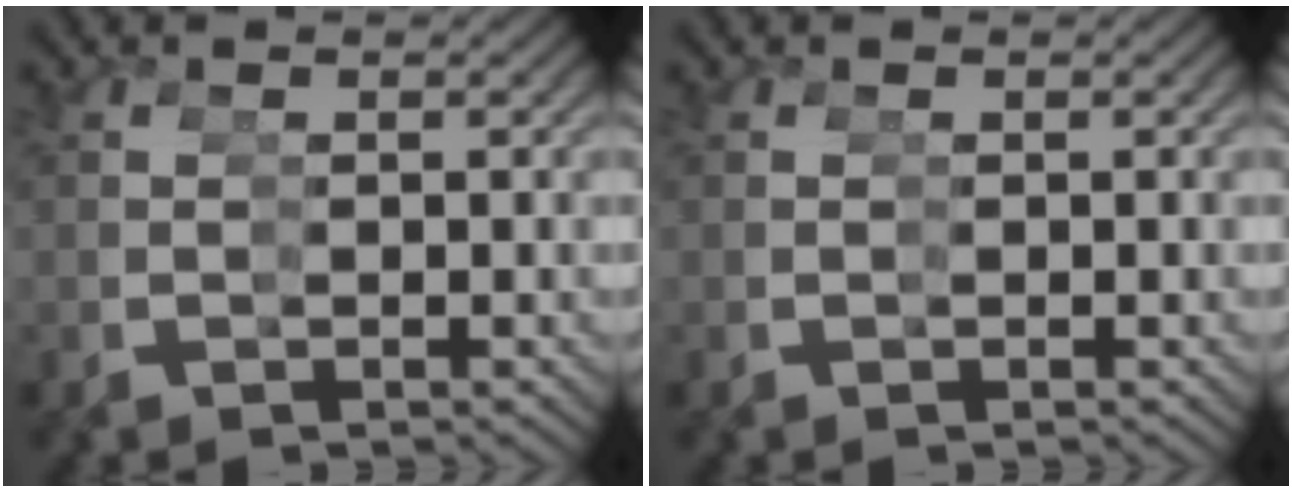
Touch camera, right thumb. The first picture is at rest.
{"total": 0.0}